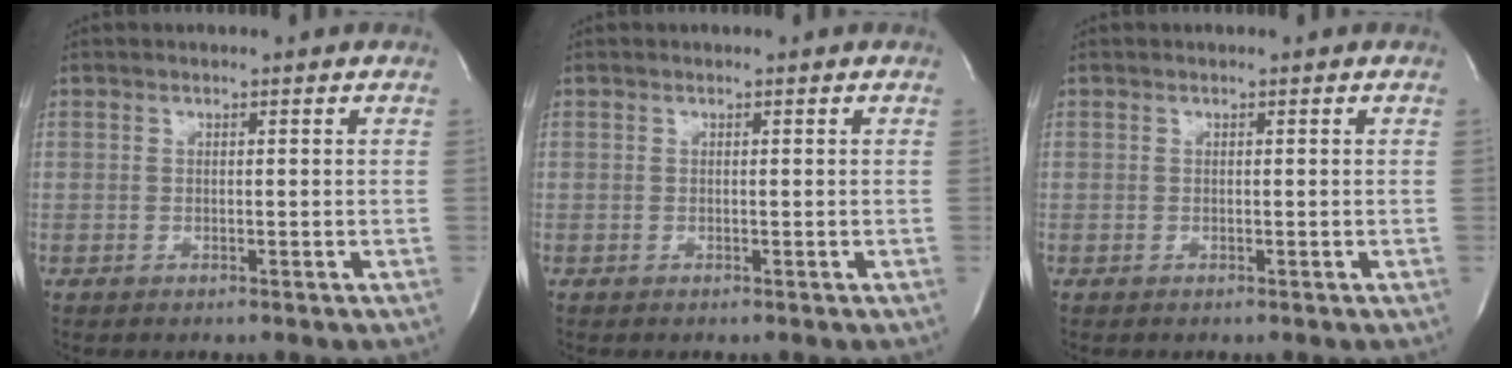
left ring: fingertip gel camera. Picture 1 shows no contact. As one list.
[{"total": 0.0}, {"total": 0.0}]